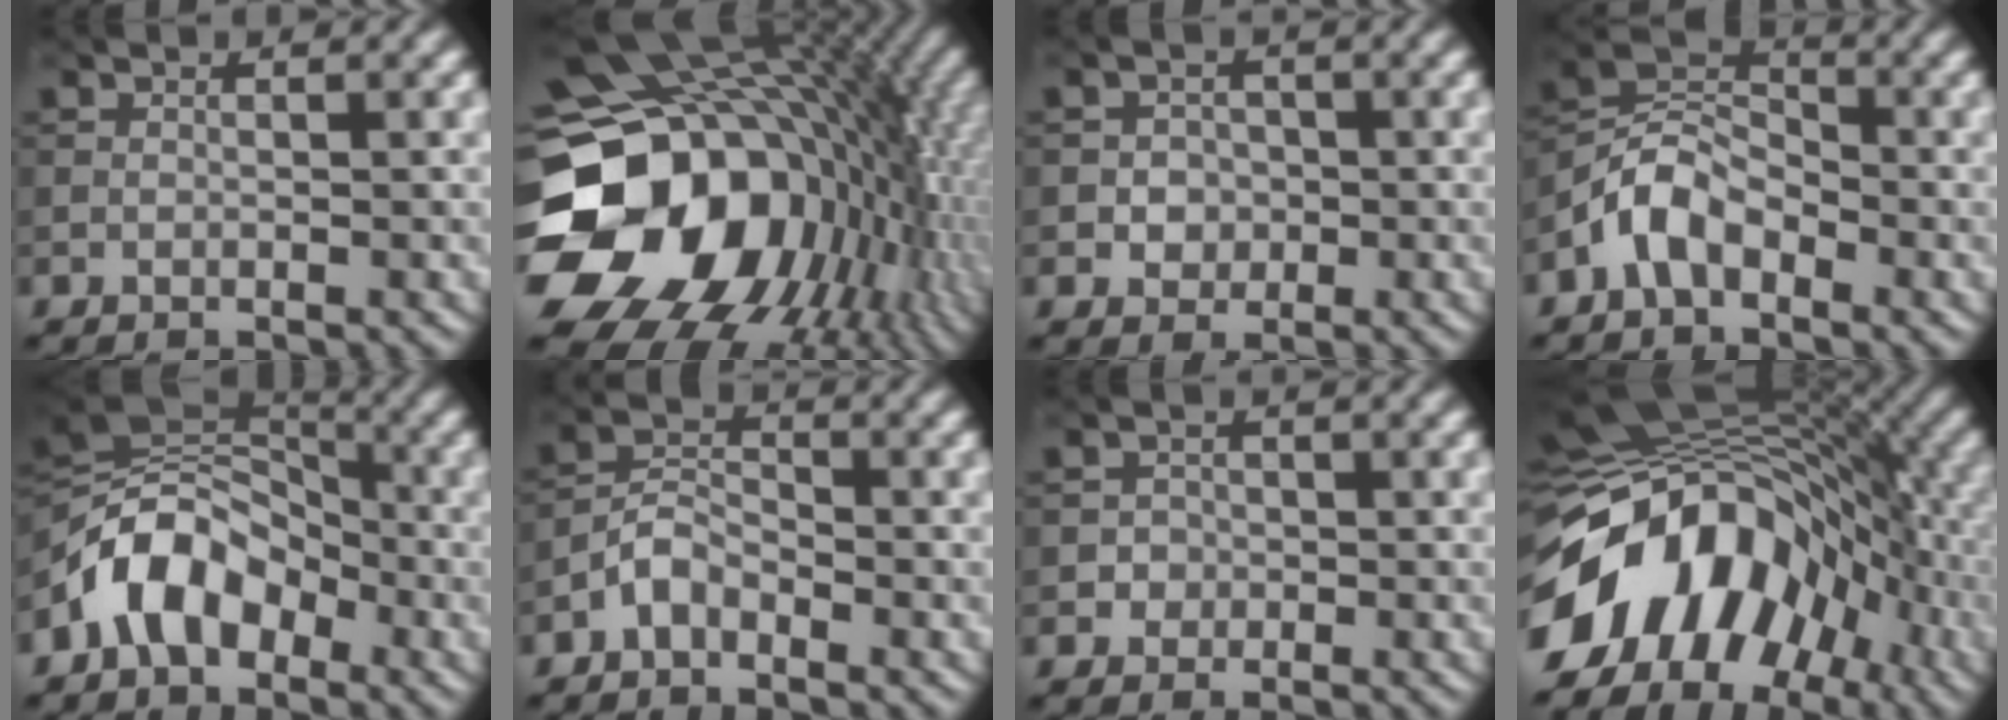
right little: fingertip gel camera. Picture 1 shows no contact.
{"total": 19.2, "force": [-1.7, 14.7, 12.3], "torque": [-0.238, -0.009, -0.016]}
{"total": 2.3, "force": [-0.3, 2.1, 0.7], "torque": [0.003, -0.001, -0.017]}
{"total": 4.7, "force": [-2.7, 2.8, 2.7], "torque": [-0.053, 0.013, -0.067]}
{"total": 7.5, "force": [-3.6, 4.8, 4.5], "torque": [-0.073, 0.013, -0.084]}
{"total": 2.5, "force": [-1.7, 1.3, 1.3], "torque": [-0.025, 0.011, -0.041]}
{"total": 1.3, "force": [-0.2, 1.3, 0.2], "torque": [0.015, -0.001, -0.006]}
{"total": 14.9, "force": [-6.2, 10.0, 9.1], "torque": [-0.155, 0.012, -0.124]}